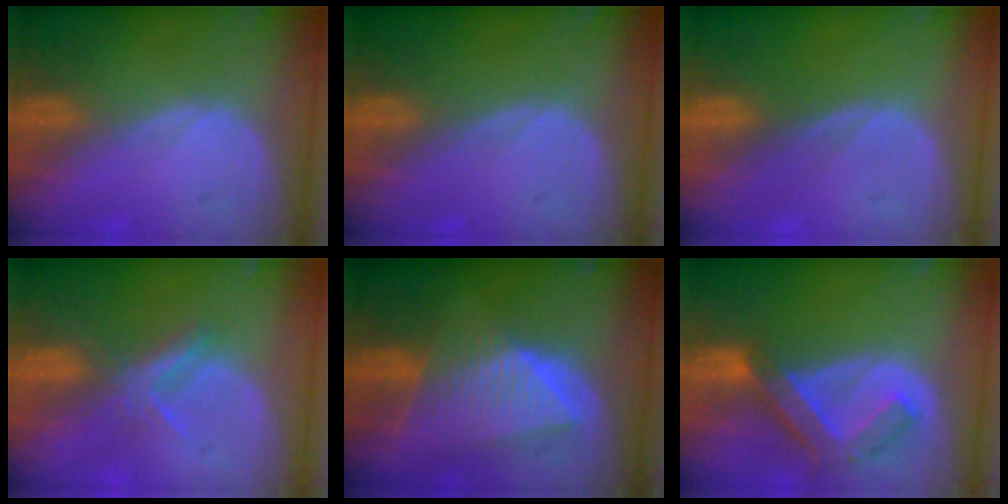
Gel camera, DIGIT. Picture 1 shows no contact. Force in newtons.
{"total": 0.0}
{"total": 0.0}
{"total": 3.7, "press": 3.6, "slide": 0.9}
{"total": 9.1, "press": 8.1, "slide": 4.1}
{"total": 7.4, "press": 6.4, "slide": 3.6}